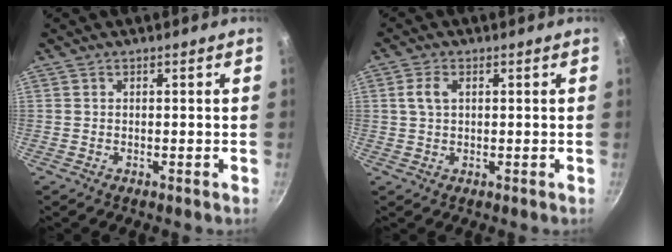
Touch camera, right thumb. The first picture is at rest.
{"total": 3.4, "force": [0.9, 2.0, 2.6], "torque": [-0.058, 0.005, 0.017]}